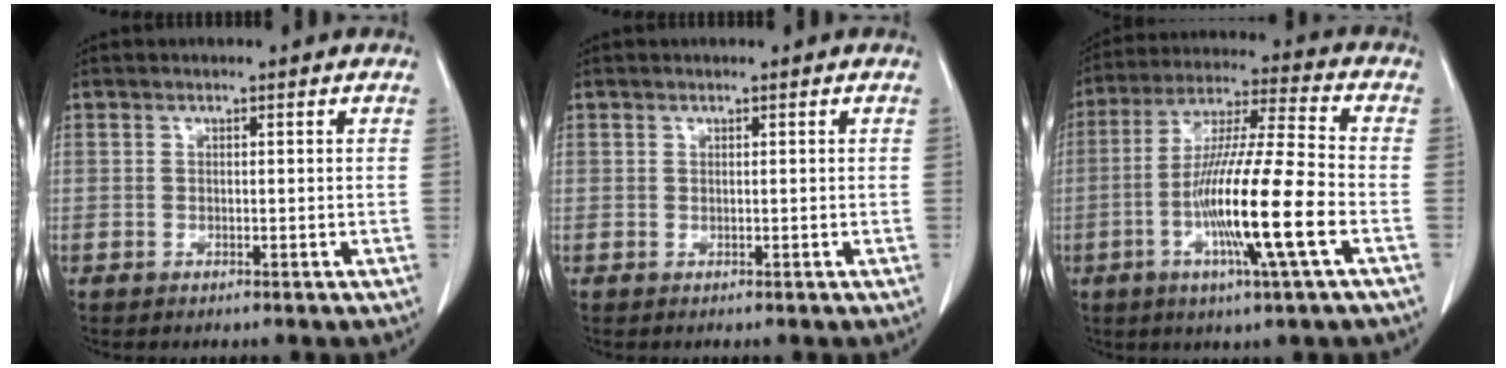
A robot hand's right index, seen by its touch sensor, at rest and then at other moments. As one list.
[{"total": 0.0}, {"total": 15.7, "force": [-4.9, -0.5, 14.9], "torque": [-0.284, -0.010, -0.094]}]